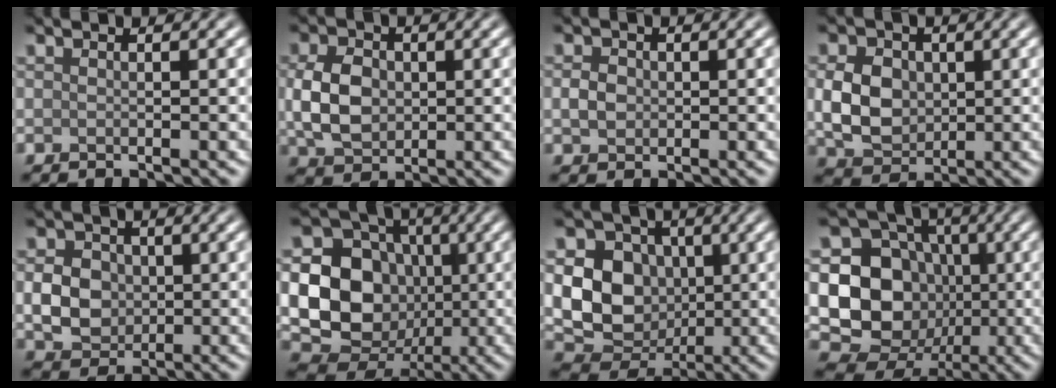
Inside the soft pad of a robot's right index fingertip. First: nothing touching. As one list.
[{"total": 5.0, "force": [0.1, 3.7, 3.3], "torque": [-0.074, 0.001, 0.001]}, {"total": 1.7, "force": [0.0, 1.5, 0.9], "torque": [-0.019, 0.000, -0.006]}, {"total": 4.9, "force": [0.2, 3.8, 3.1], "torque": [-0.066, -0.002, 0.003]}, {"total": 4.1, "force": [-0.1, 3.4, 2.2], "torque": [-0.044, -0.001, -0.002]}, {"total": 12.2, "force": [-1.0, 10.5, 6.2], "torque": [-0.117, -0.016, -0.037]}, {"total": 8.0, "force": [0.1, 6.5, 4.6], "torque": [-0.082, -0.006, -0.005]}, {"total": 10.8, "force": [-1.1, 9.3, 5.5], "torque": [-0.090, -0.008, -0.041]}]